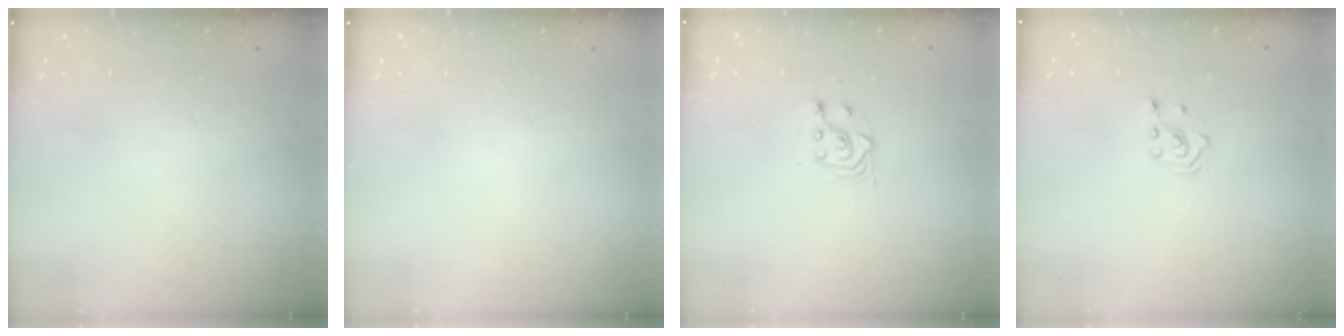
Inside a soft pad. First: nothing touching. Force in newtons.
{"total": 0.0}
{"total": 3.0, "press": 2.6, "slide": 1.3}
{"total": 2.0, "press": 2.0, "slide": 0.3}